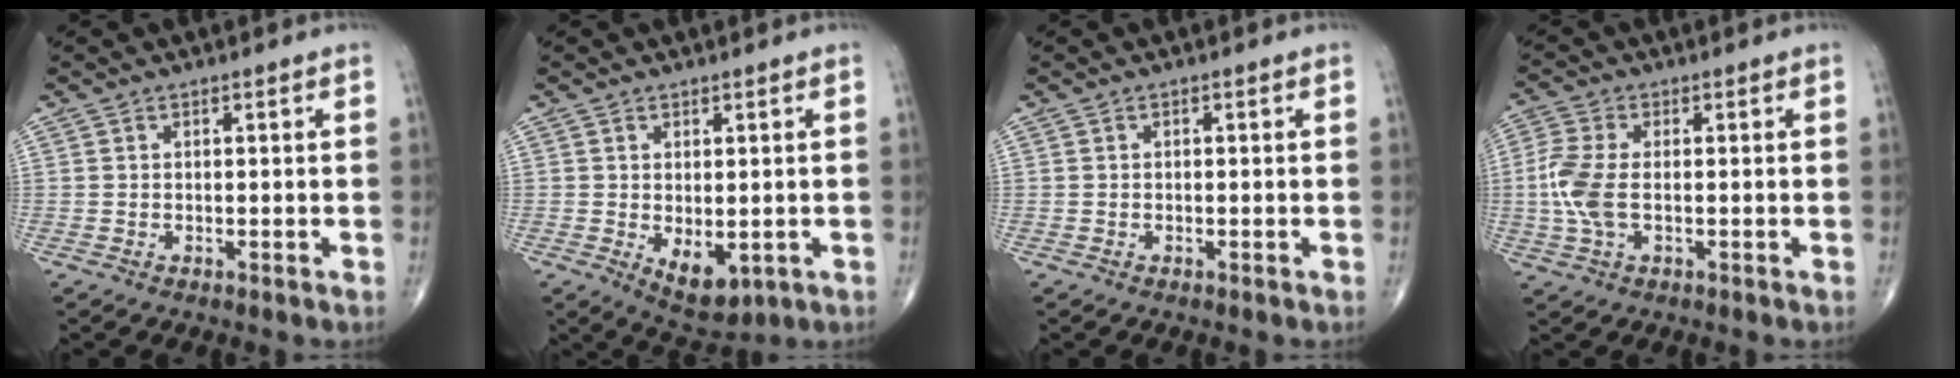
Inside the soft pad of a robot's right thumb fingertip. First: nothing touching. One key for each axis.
{"total": 5.7, "fx": -1.1, "fy": 3.1, "fz": 4.6, "tx": -0.057, "ty": -0.009, "tz": 0.000}
{"total": 0.0}
{"total": 7.4, "fx": -0.8, "fy": 3.8, "fz": 6.3, "tx": -0.162, "ty": 0.006, "tz": -0.018}